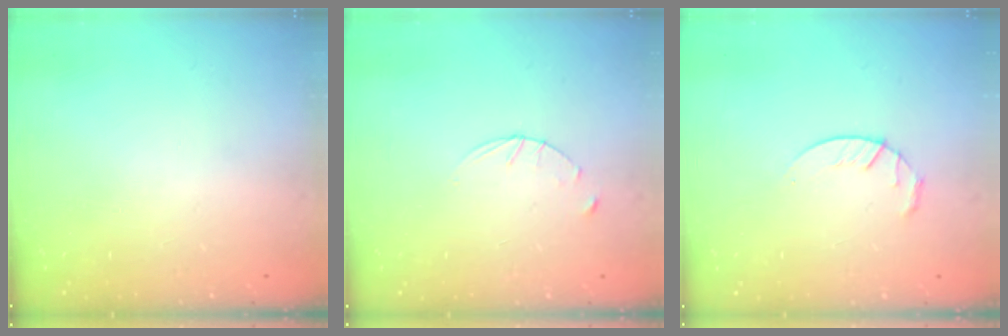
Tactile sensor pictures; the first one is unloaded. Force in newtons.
{"total": 3.6, "press": 3.5, "slide": 0.4}
{"total": 4.3, "press": 4.2, "slide": 0.6}